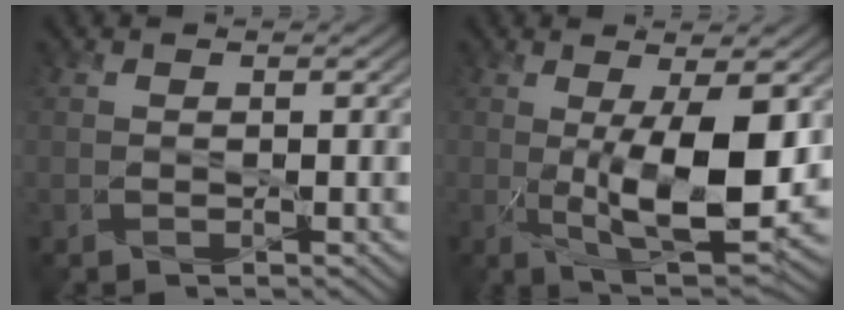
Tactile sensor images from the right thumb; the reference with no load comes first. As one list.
[{"total": 10.8, "force": [-0.1, 3.5, 10.2], "torque": [-0.183, -0.016, 0.006]}]